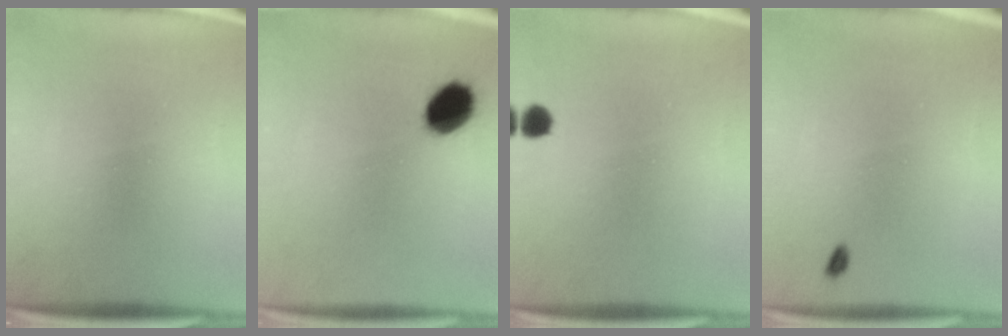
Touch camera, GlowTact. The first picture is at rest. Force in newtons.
{"total": 8.8}
{"total": 2.1}
{"total": 1.1}